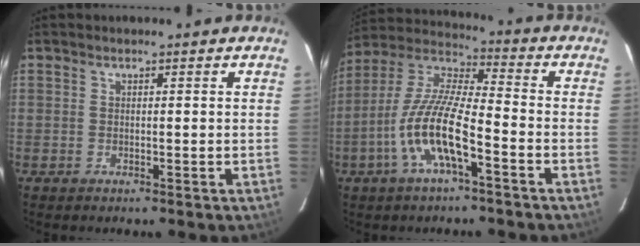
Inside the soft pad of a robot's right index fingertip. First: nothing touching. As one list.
[{"total": 13.1, "force": [-5.6, 2.8, 11.5], "torque": [-0.237, -0.003, -0.112]}]